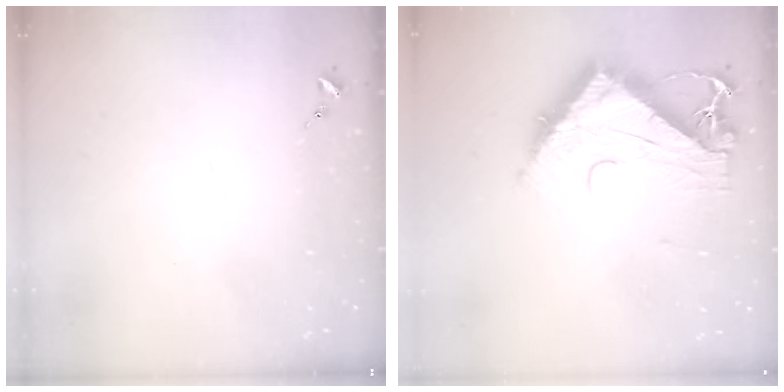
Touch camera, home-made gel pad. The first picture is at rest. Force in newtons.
{"total": 12.0, "press": 11.9, "slide": 1.4}